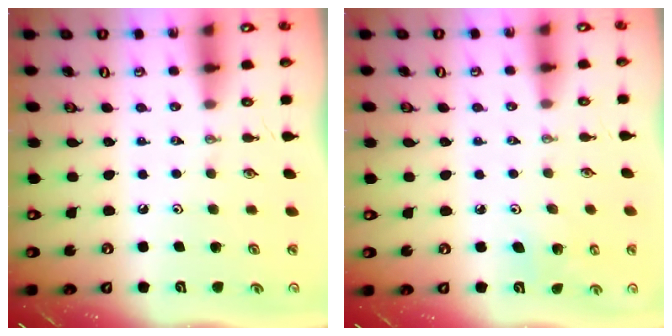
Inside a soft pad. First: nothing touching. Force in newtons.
{"total": 3.9, "press": 3.9, "slide": 0.3}